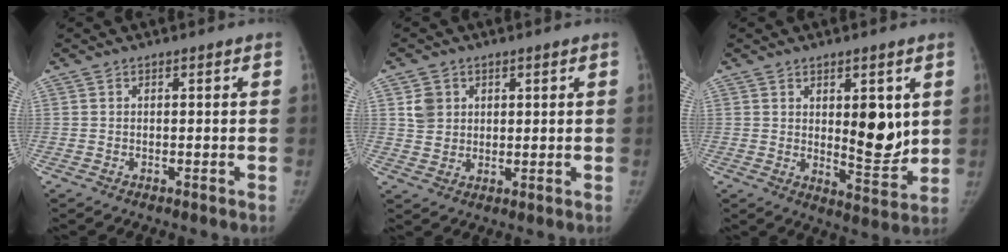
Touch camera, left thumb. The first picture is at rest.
{"total": 4.8, "force": [2.0, 4.0, 1.7], "torque": [-0.008, -0.011, 0.038]}
{"total": 11.3, "force": [2.5, 5.0, 9.8], "torque": [-0.103, -0.031, 0.046]}